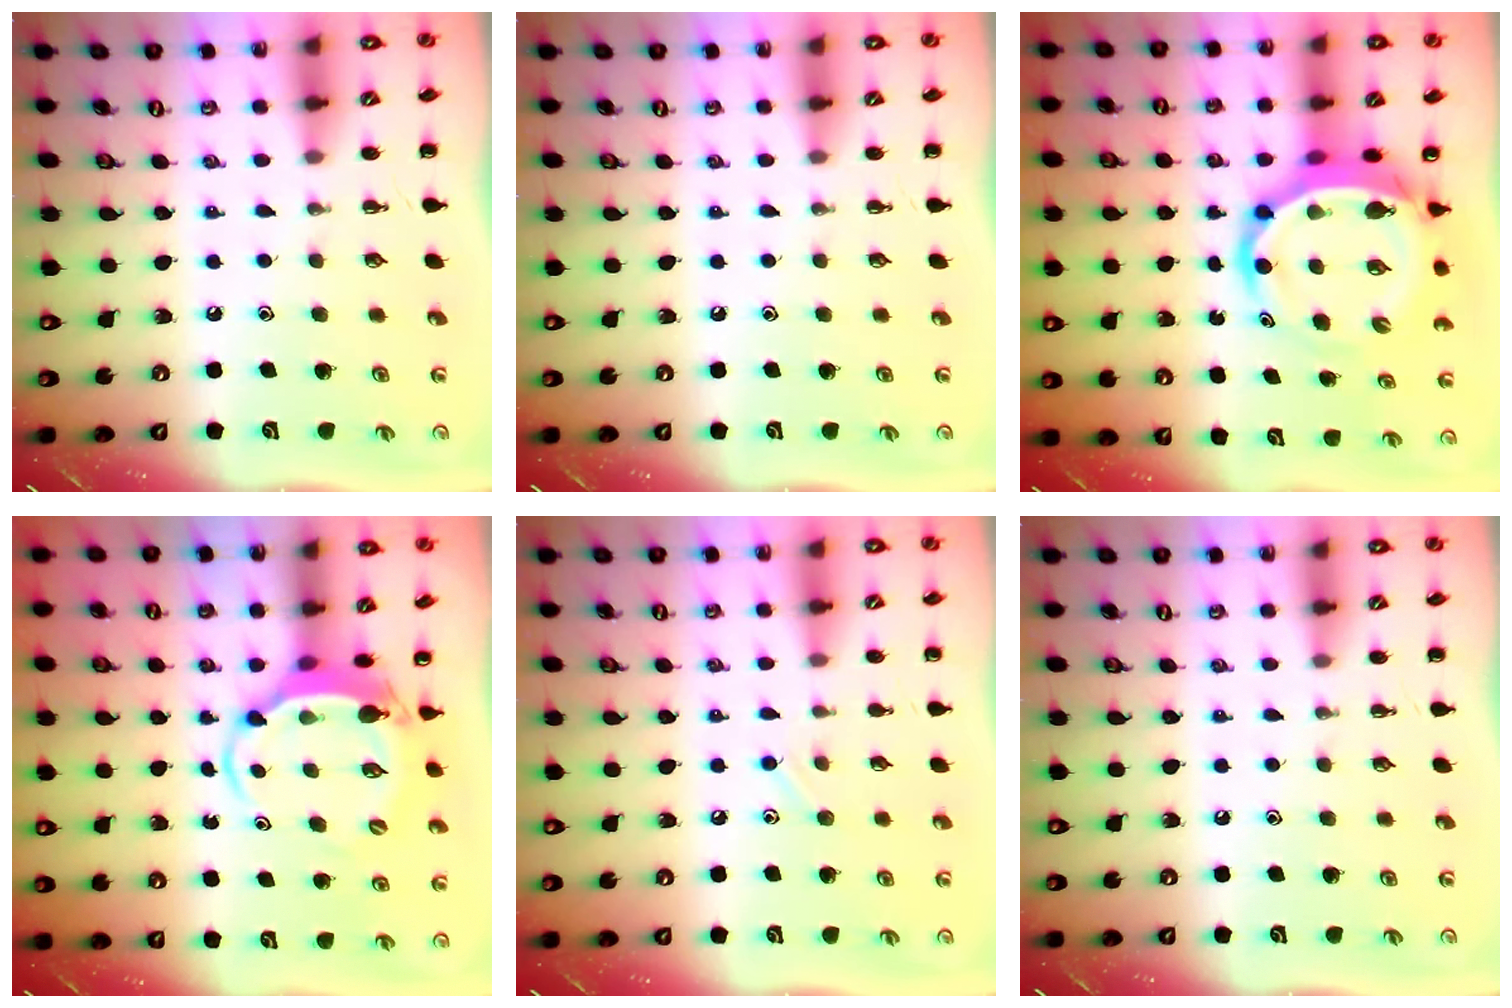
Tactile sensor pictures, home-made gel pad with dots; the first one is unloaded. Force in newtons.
{"total": 0.0}
{"total": 10.4, "press": 9.9, "slide": 3.2}
{"total": 5.5, "press": 5.4, "slide": 1.0}
{"total": 5.9, "press": 5.6, "slide": 2.0}
{"total": 0.0}